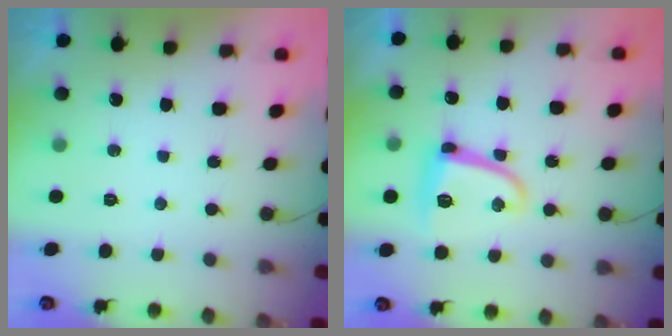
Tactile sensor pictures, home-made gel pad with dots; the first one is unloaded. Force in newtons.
{"total": 10.1, "press": 10.1, "slide": 0.4}